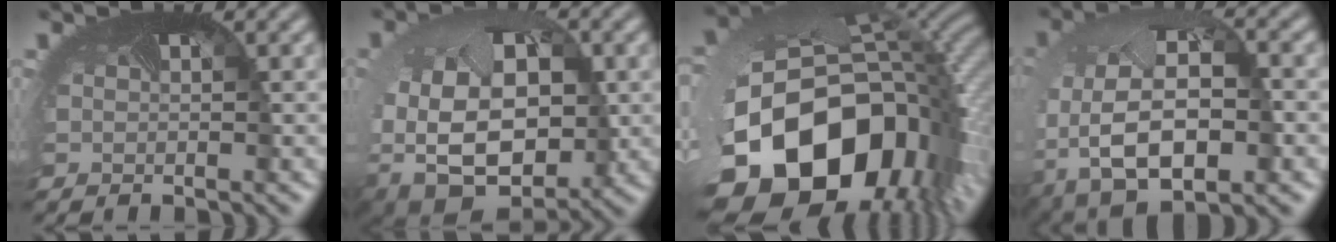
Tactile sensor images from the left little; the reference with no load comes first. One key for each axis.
{"total": 13.8, "fx": -1.2, "fy": 10.3, "fz": 9.1, "tx": -0.183, "ty": -0.040, "tz": 0.011}
{"total": 18.8, "fx": -6.6, "fy": 12.3, "fz": 12.7, "tx": -0.293, "ty": -0.092, "tz": -0.081}
{"total": 10.4, "fx": -3.9, "fy": 6.1, "fz": 7.4, "tx": -0.169, "ty": -0.047, "tz": -0.048}